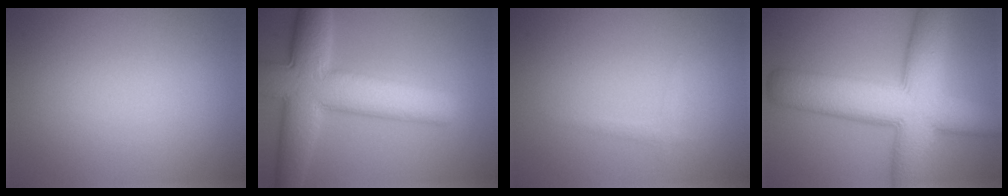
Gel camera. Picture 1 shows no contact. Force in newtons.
{"total": 10.5, "press": 10.4, "slide": 0.5}
{"total": 0.8, "press": 0.8, "slide": 0.1}
{"total": 12.6, "press": 12.6, "slide": 0.6}